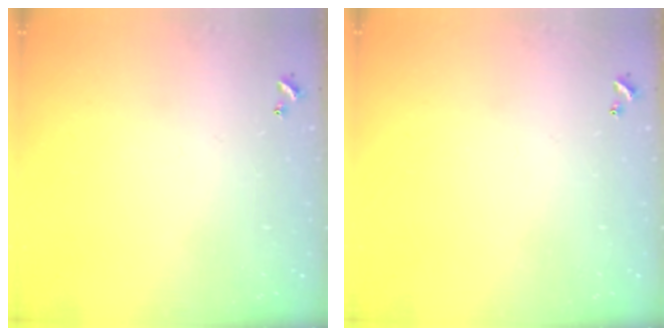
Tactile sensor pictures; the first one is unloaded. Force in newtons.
{"total": 0.0}